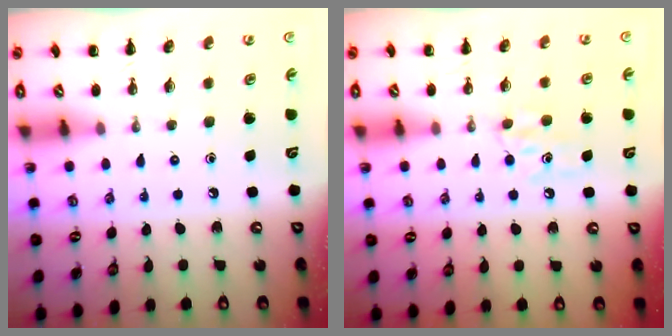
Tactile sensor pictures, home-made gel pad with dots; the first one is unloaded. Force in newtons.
{"total": 6.0, "press": 5.8, "slide": 1.5}